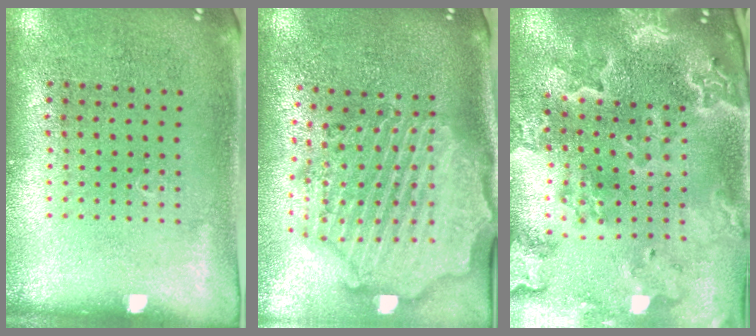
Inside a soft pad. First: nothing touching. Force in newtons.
{"total": 3.3, "press": 2.8, "slide": 1.7}
{"total": 3.5, "press": 3.2, "slide": 1.5}